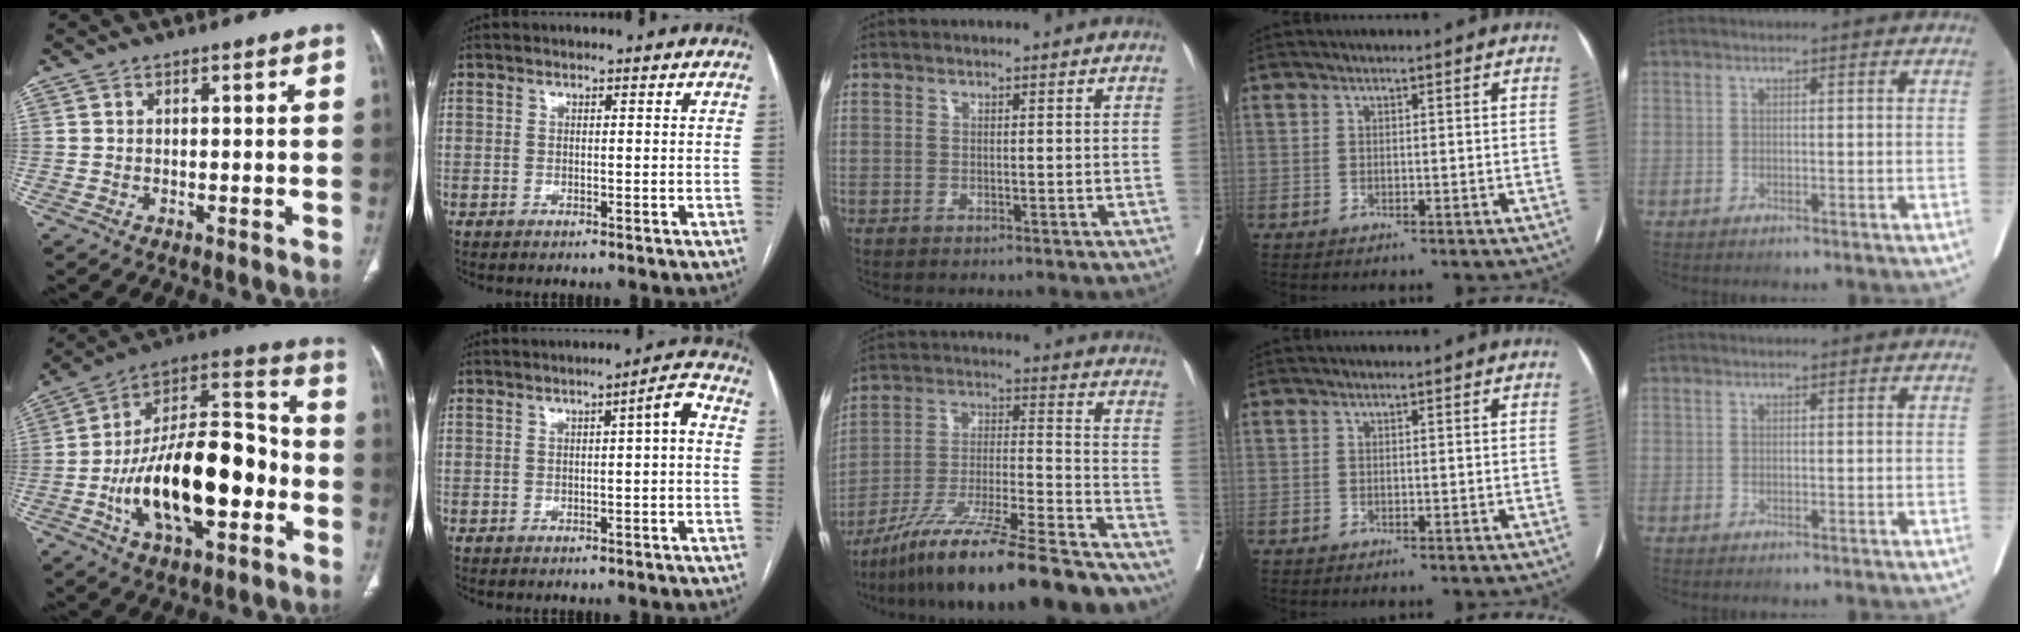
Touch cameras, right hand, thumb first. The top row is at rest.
{"thumb": {"total": 26.3, "force": [-5.9, 12.5, 22.4], "torque": [-0.360, 0.042, -0.092]}, "index": {"total": 3.2, "force": [-0.1, 0.1, 3.2], "torque": [-0.043, 0.010, -0.002]}, "middle": {"total": 23.8, "force": [-19.0, 1.5, 14.3], "torque": [-0.219, -0.020, -0.320]}}